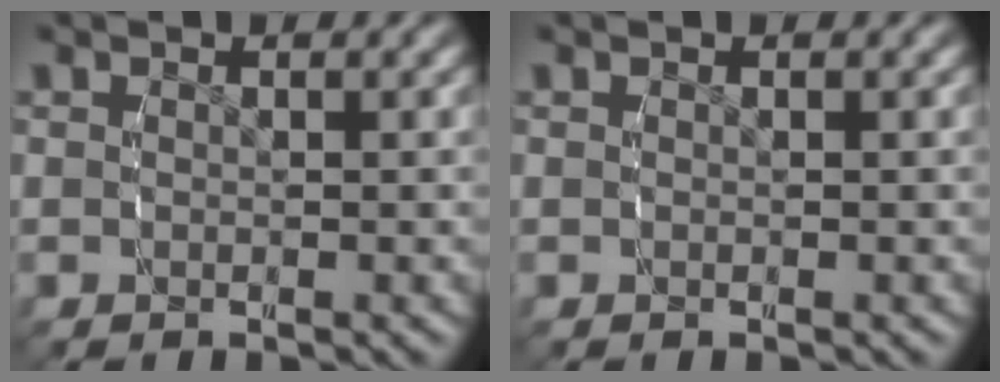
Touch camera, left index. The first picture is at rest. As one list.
[{"total": 0.0}]